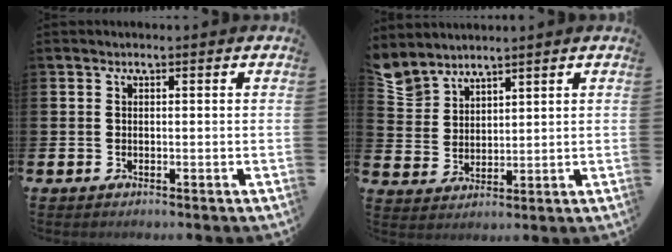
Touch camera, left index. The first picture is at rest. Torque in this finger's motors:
{"motor_torque": [0.57, -1.57, 0.08, 0.02]}